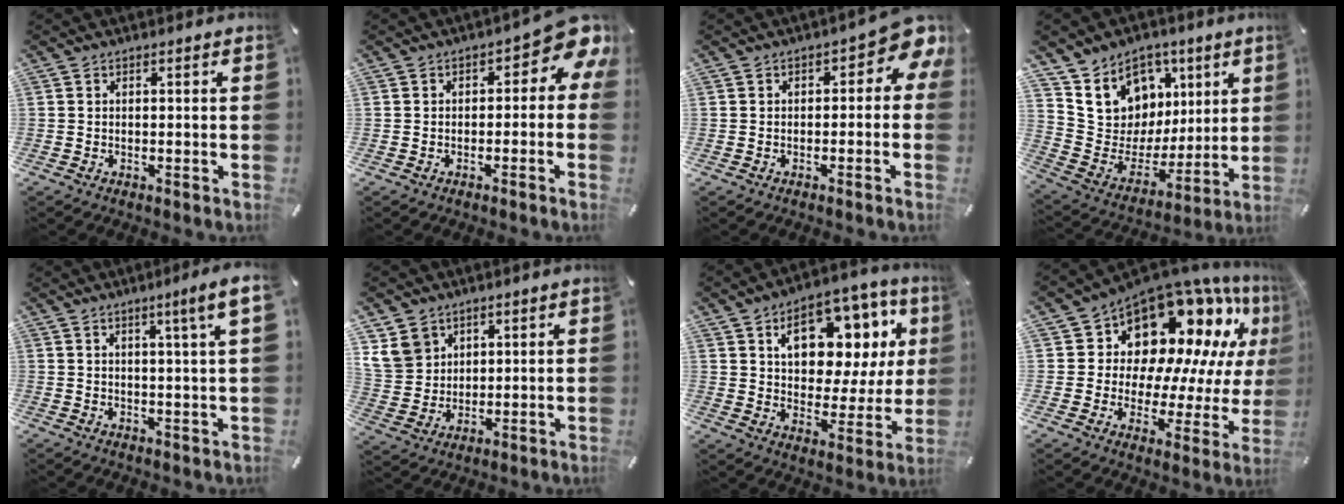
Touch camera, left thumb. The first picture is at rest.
{"total": 7.1, "force": [2.3, 3.8, 5.6], "torque": [-0.064, -0.025, 0.033]}
{"total": 6.2, "force": [1.6, 3.4, 4.9], "torque": [-0.058, -0.012, 0.020]}
{"total": 12.4, "force": [5.7, 10.9, 0.9], "torque": [-0.012, -0.068, 0.116]}
{"total": 6.2, "force": [3.1, -0.1, 5.4], "torque": [-0.092, -0.007, 0.047]}
{"total": 9.0, "force": [5.0, 7.4, 1.1], "torque": [-0.039, -0.021, 0.101]}
{"total": 15.3, "force": [8.3, 9.2, 9.0], "torque": [-0.136, -0.047, 0.140]}
{"total": 16.8, "force": [12.0, 9.5, 6.9], "torque": [-0.103, -0.118, 0.206]}